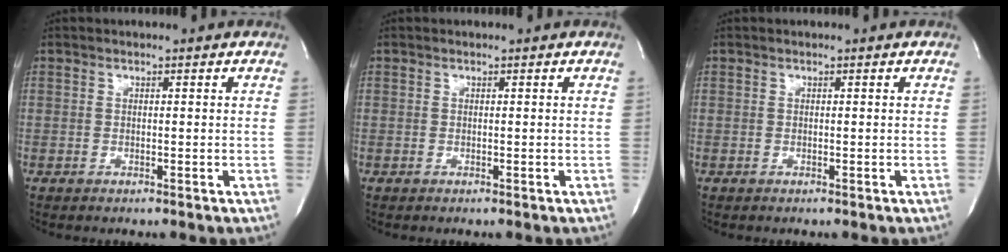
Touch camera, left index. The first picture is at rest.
{"total": 0.0}
{"total": 0.0}